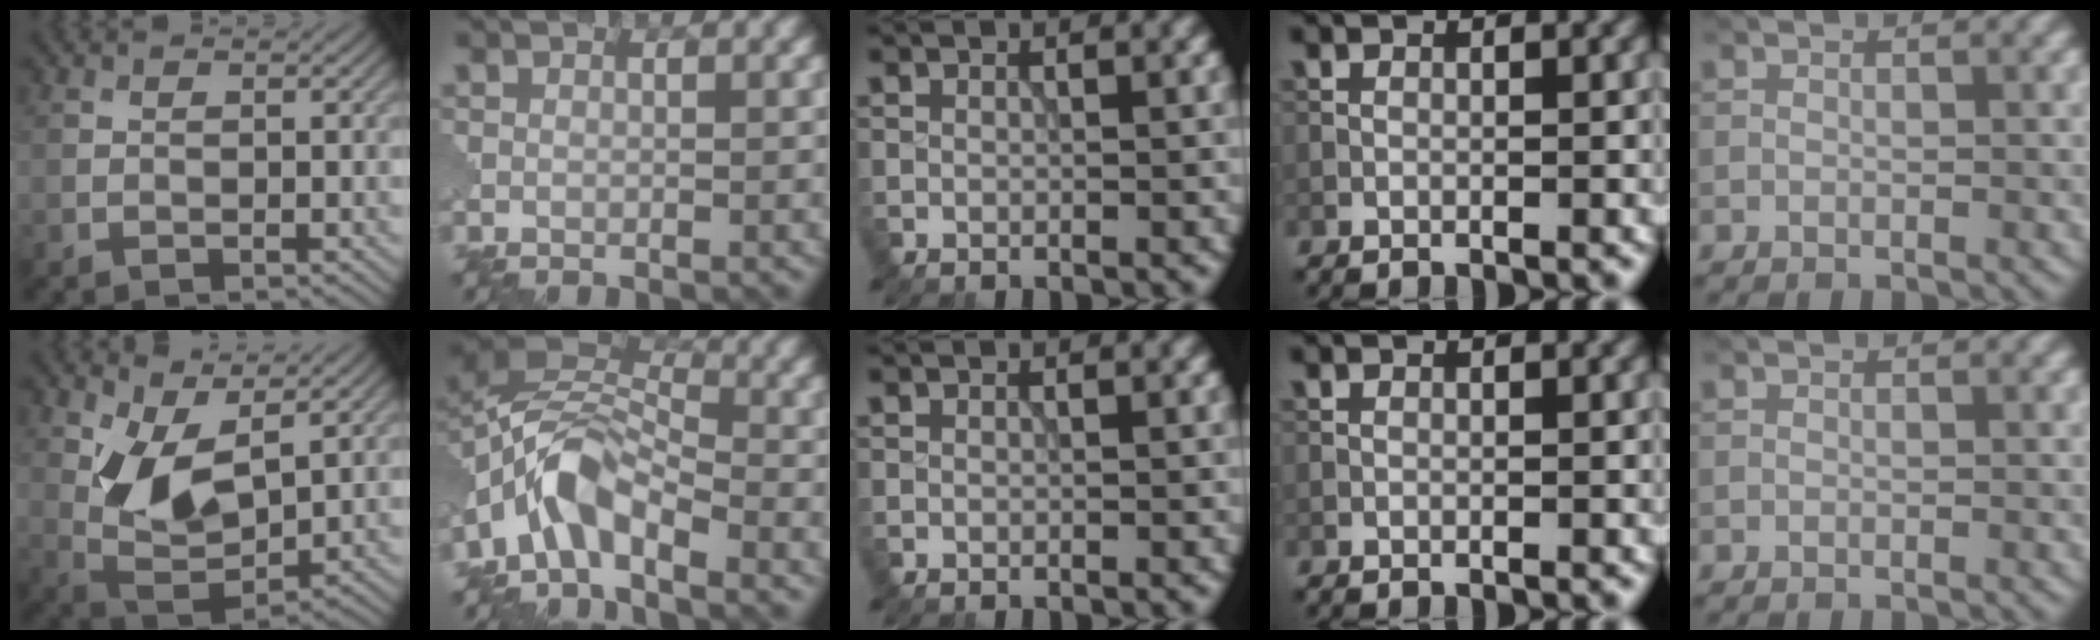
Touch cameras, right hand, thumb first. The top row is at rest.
{"thumb": {"total": 8.0, "force": [3.2, 4.0, 6.2], "torque": [-0.131, -0.012, 0.062]}, "index": {"total": 6.2, "force": [-3.7, 2.7, 4.3], "torque": [-0.076, 0.012, -0.089]}}